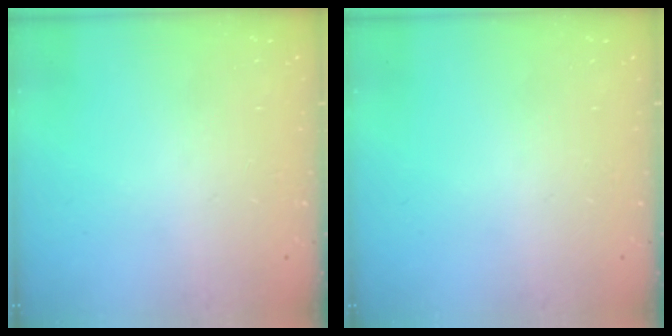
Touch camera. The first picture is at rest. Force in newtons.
{"total": 0.0}